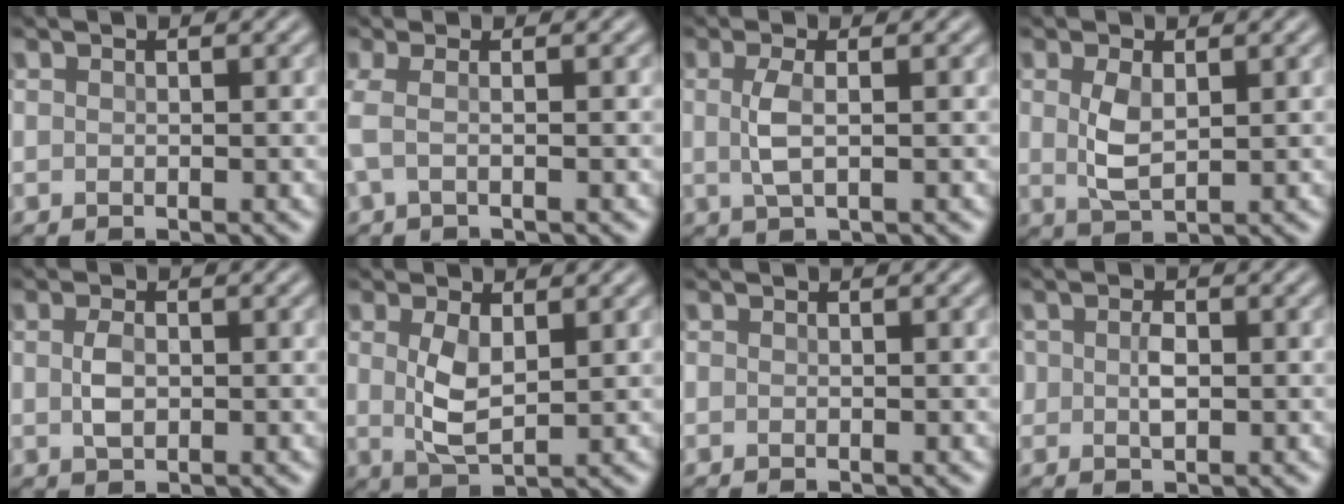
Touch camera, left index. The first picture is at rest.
{"total": 2.1, "force": [-0.5, 0.7, 2.0], "torque": [-0.055, 0.000, -0.013]}
{"total": 2.2, "force": [0.0, 0.6, 2.2], "torque": [-0.051, 0.001, -0.002]}
{"total": 2.8, "force": [0.3, 1.3, 2.4], "torque": [-0.058, 0.000, 0.010]}
{"total": 2.0, "force": [-0.2, 1.2, 1.6], "torque": [-0.035, 0.000, -0.004]}
{"total": 3.3, "force": [0.5, 1.4, 3.0], "torque": [-0.070, -0.001, 0.014]}
{"total": 0.0}
{"total": 1.8, "force": [-0.2, 1.1, 1.4], "torque": [-0.031, -0.001, -0.004]}